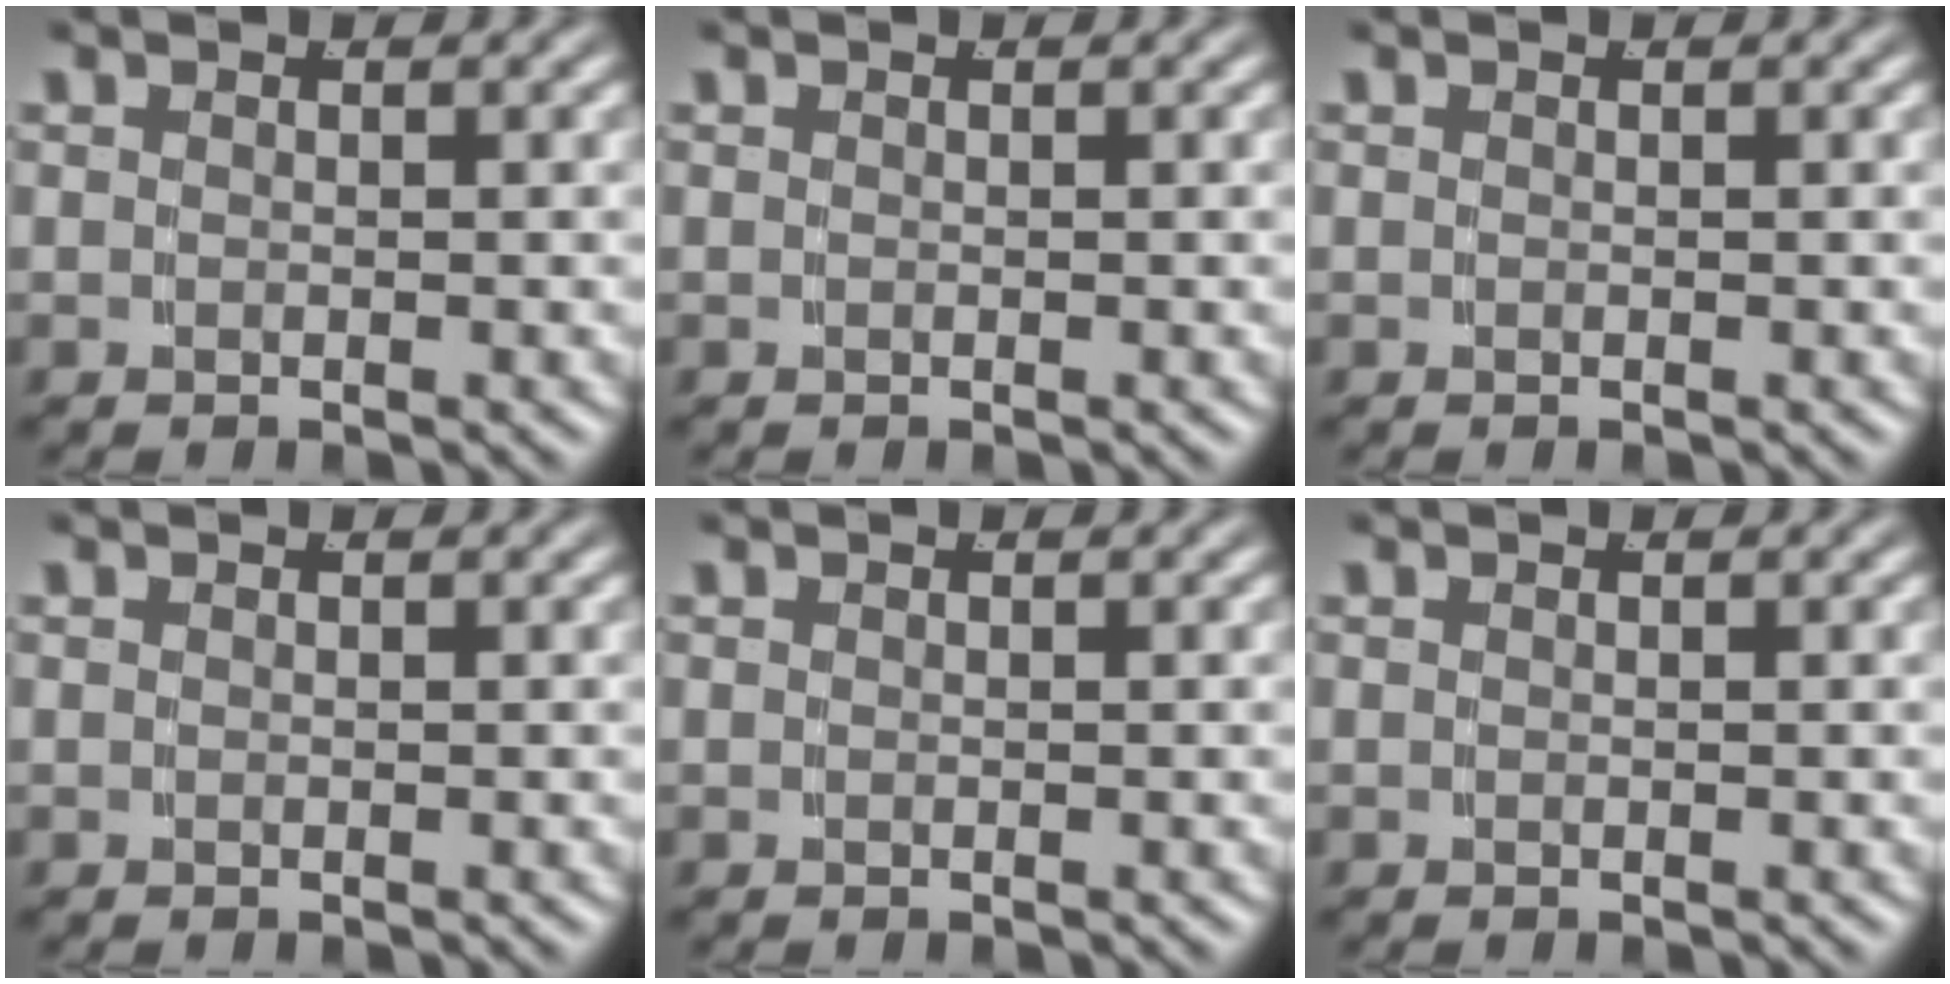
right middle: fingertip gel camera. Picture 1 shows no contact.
{"total": 0.0}
{"total": 0.0}
{"total": 0.0}
{"total": 0.0}
{"total": 0.0}